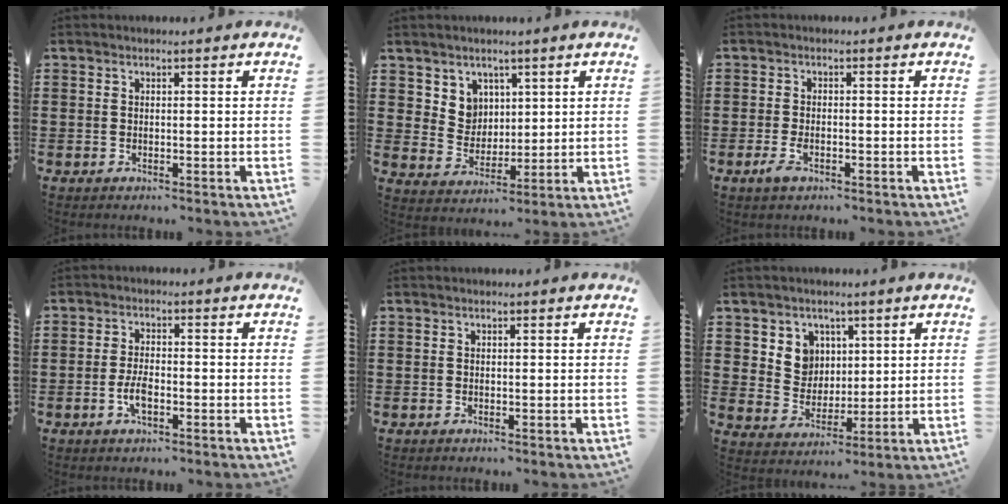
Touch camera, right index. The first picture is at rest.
{"total": 5.5, "force": [3.1, 4.5, 0.5], "torque": [-0.029, 0.000, 0.057]}
{"total": 2.4, "force": [-1.1, 0.9, 1.9], "torque": [-0.051, -0.010, -0.023]}
{"total": 2.1, "force": [-0.8, 0.8, 1.8], "torque": [-0.044, -0.005, -0.015]}
{"total": 0.0}
{"total": 6.0, "force": [2.6, 5.3, 0.9], "torque": [-0.041, 0.007, 0.047]}